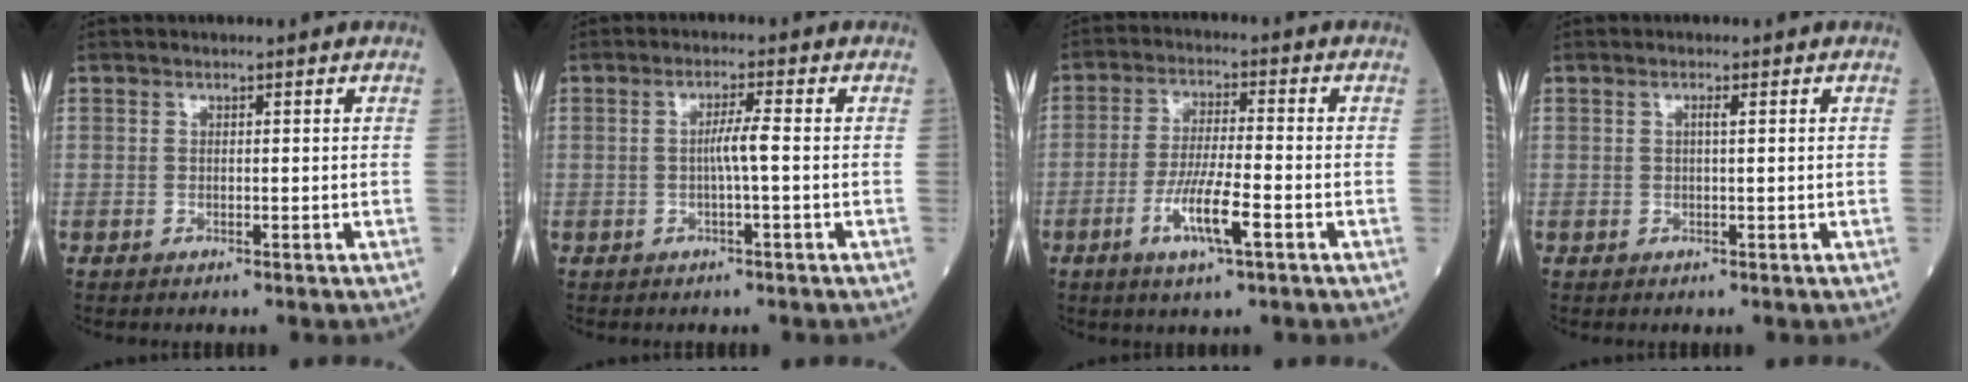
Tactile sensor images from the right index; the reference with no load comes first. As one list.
[{"total": 2.9, "force": [-0.4, -0.4, 2.8], "torque": [-0.048, 0.001, -0.008]}, {"total": 6.8, "force": [-2.7, 0.5, 6.2], "torque": [-0.120, -0.009, -0.051]}, {"total": 0.9, "force": [0.3, 0.0, 0.9], "torque": [-0.017, 0.002, 0.003]}]